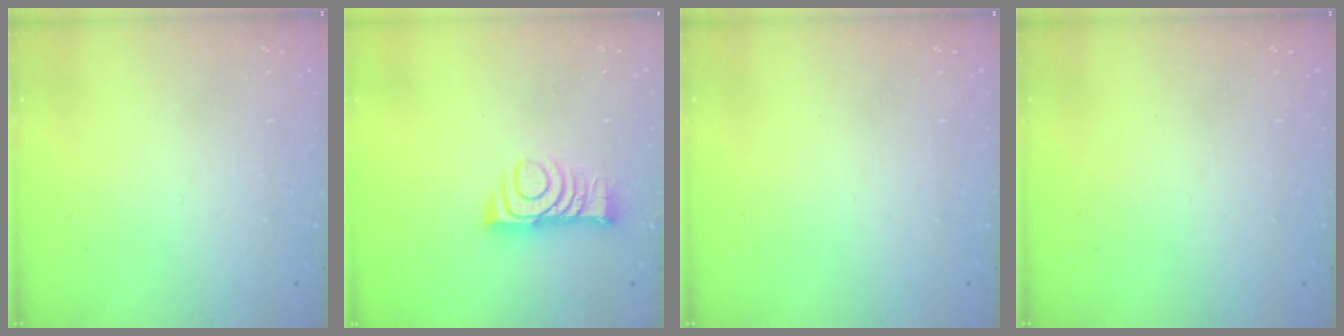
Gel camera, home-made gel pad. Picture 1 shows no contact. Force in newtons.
{"total": 9.3, "press": 9.3, "slide": 0.7}
{"total": 0.0}
{"total": 0.0}